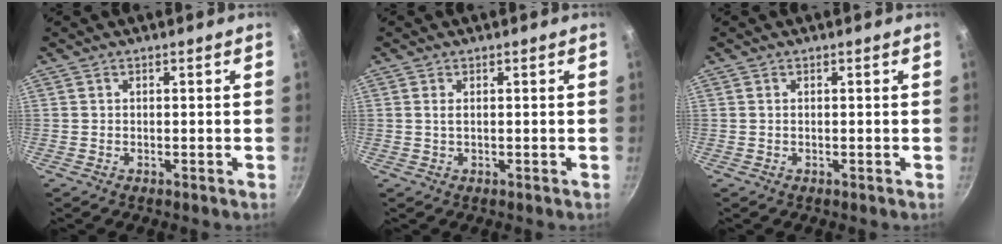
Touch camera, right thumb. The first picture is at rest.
{"total": 1.0, "force": [0.3, 0.4, 0.8], "torque": [-0.021, -0.001, 0.007]}
{"total": 0.0}